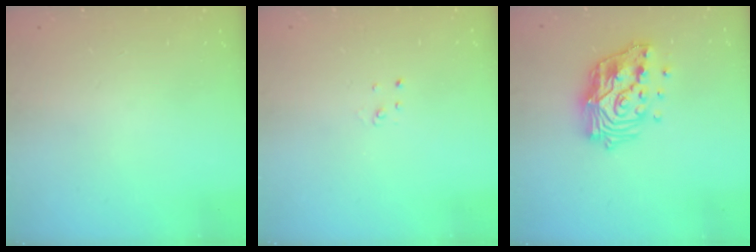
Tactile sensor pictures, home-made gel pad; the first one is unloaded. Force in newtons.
{"total": 2.0, "press": 2.0, "slide": 0.2}
{"total": 17.3, "press": 17.1, "slide": 2.1}